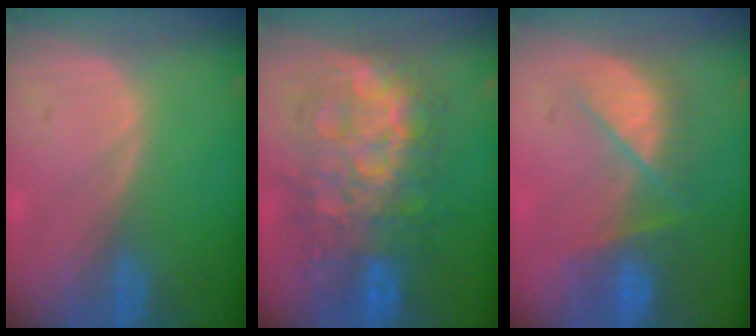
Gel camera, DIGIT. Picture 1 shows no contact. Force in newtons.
{"total": 12.5, "press": 12.4, "slide": 1.2}
{"total": 7.4, "press": 7.1, "slide": 2.1}